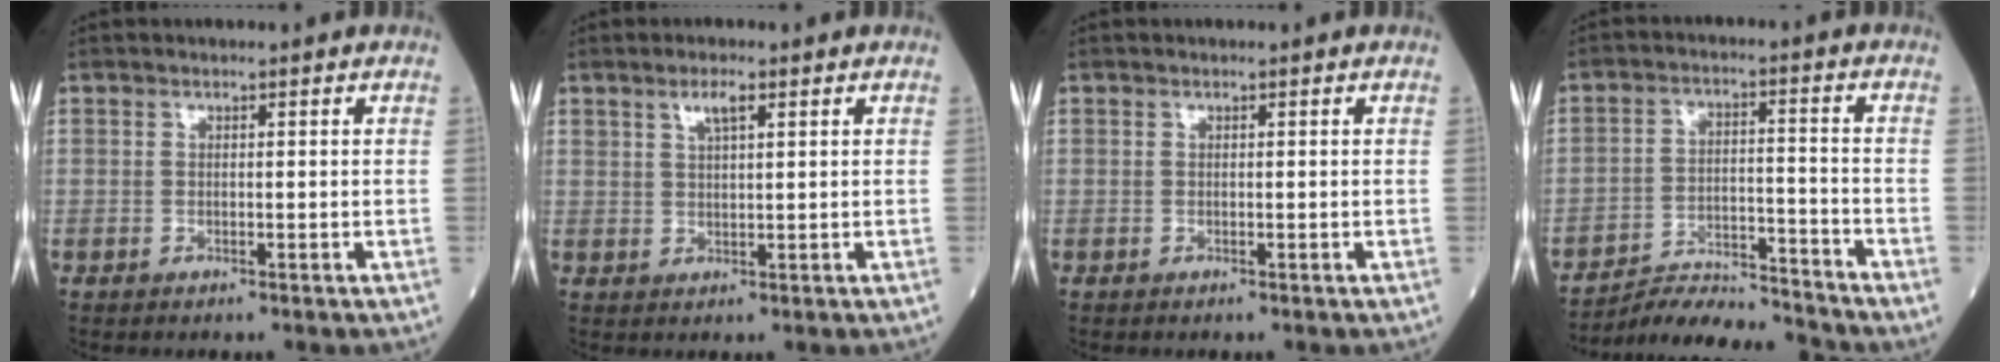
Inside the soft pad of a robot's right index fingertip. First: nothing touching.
{"total": 2.8, "force": [1.6, 0.6, 2.2], "torque": [-0.044, 0.004, 0.030]}
{"total": 0.0}
{"total": 10.4, "force": [-10.4, -0.5, 1.1], "torque": [-0.018, 0.010, -0.183]}